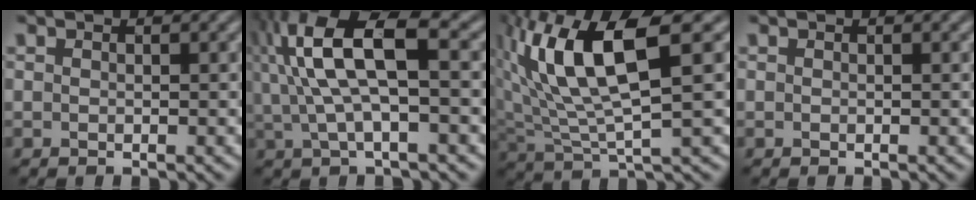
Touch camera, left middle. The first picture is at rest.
{"total": 9.0, "force": [1.7, 3.2, 8.2], "torque": [-0.179, 0.014, 0.032]}
{"total": 9.9, "force": [2.8, 3.2, 9.0], "torque": [-0.189, 0.007, 0.059]}
{"total": 0.0}